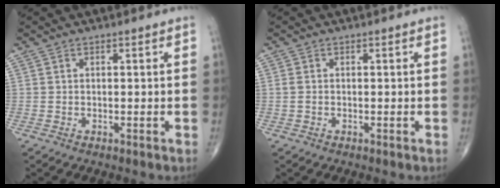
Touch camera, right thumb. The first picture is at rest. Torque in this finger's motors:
{"motor_torque": [-0.14, -0.06, -0.01, 0.13, -0.01]}